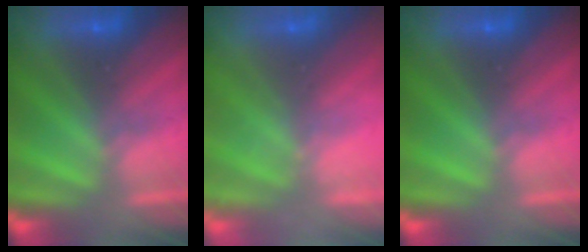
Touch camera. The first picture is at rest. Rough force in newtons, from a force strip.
{"total": 2.3}
{"total": 0.0}